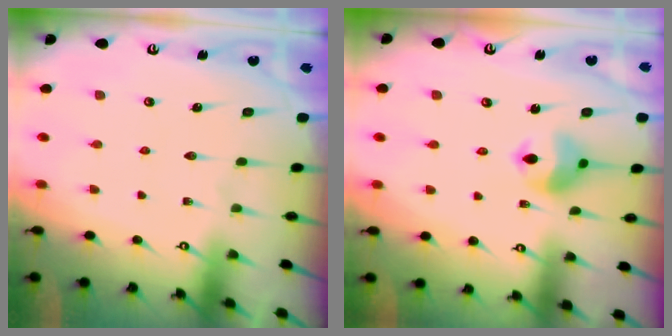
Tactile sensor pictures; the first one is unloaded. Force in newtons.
{"total": 9.8, "press": 9.7, "slide": 1.1}